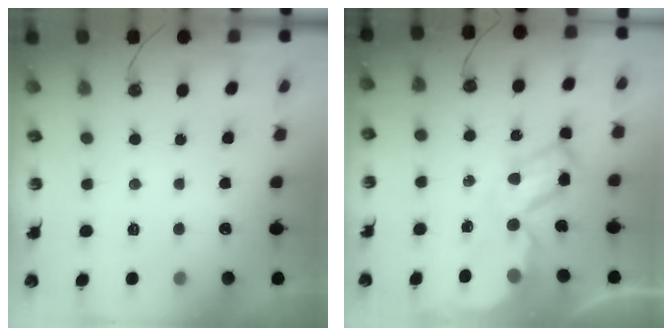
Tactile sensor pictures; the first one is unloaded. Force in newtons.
{"total": 8.9, "press": 8.9, "slide": 0.7}